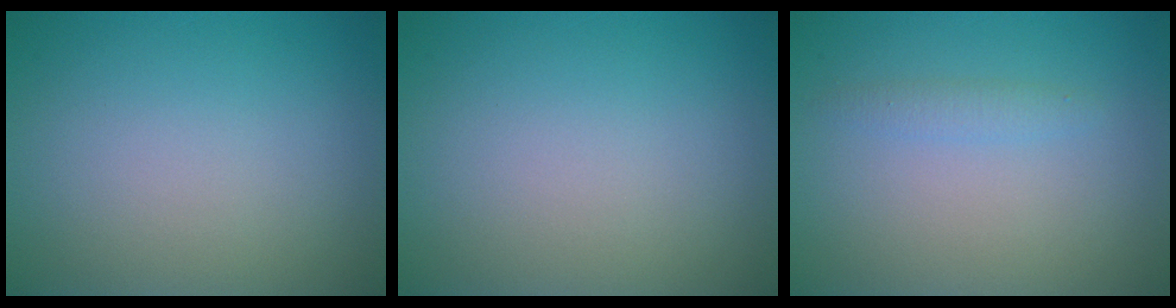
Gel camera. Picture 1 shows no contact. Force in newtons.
{"total": 0.0}
{"total": 1.1, "press": 1.1, "slide": 0.0}